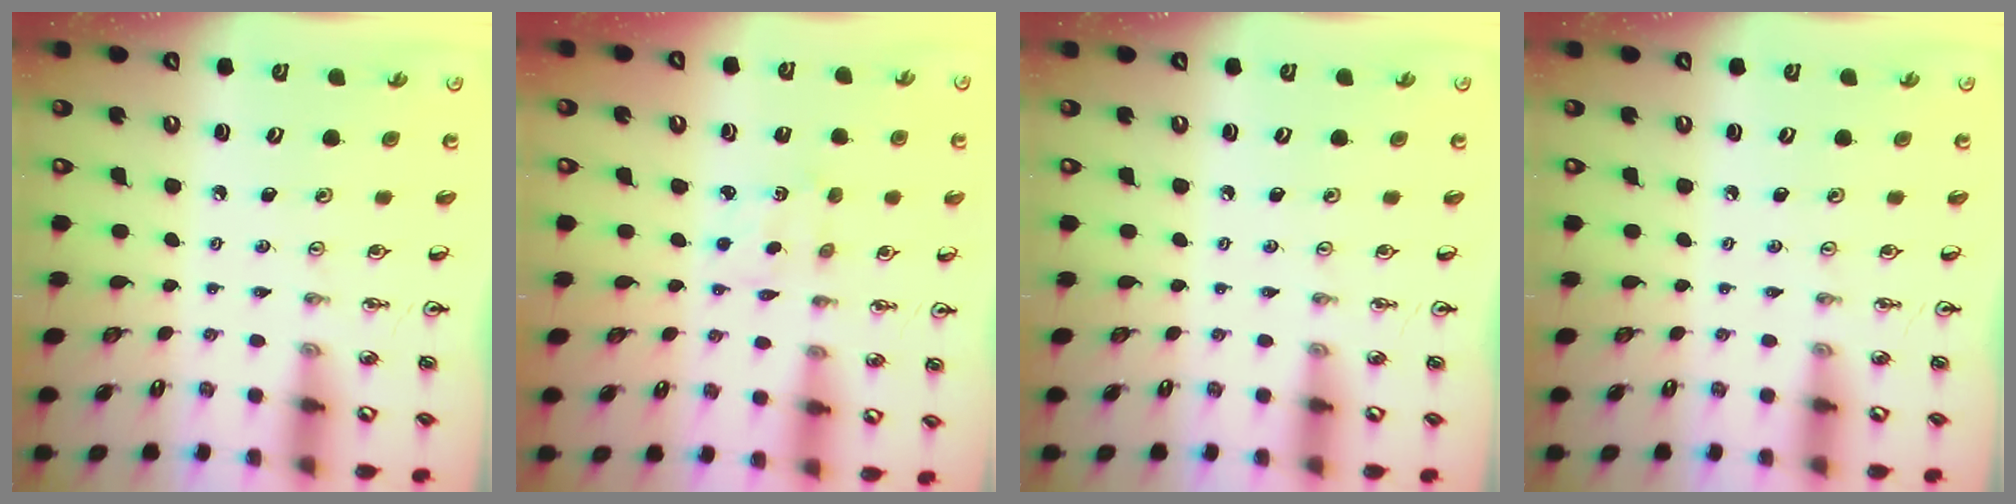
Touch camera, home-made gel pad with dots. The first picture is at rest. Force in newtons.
{"total": 2.5, "press": 2.4, "slide": 0.6}
{"total": 0.0}
{"total": 0.0}